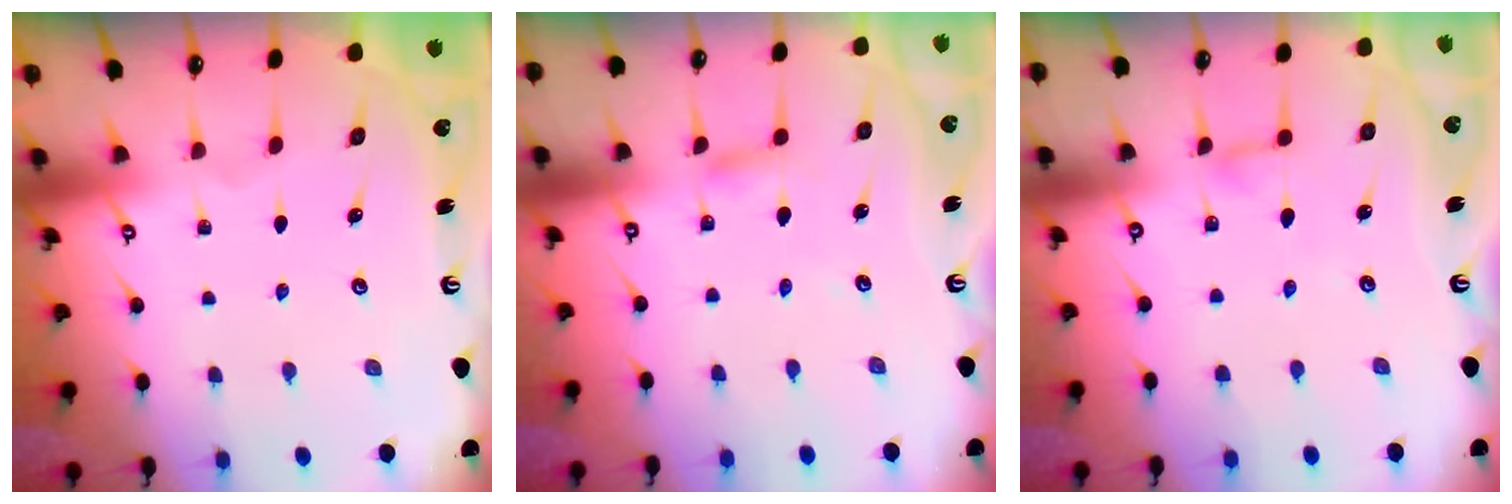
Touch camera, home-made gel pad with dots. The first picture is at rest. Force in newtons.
{"total": 2.9, "press": 2.9, "slide": 0.1}
{"total": 3.6, "press": 3.6, "slide": 0.3}